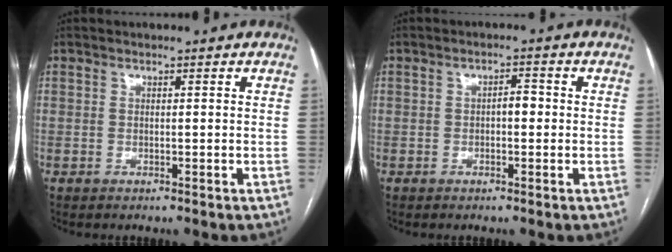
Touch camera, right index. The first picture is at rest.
{"total": 2.1, "force": [-0.2, 0.9, 1.9], "torque": [-0.025, 0.008, -0.005]}